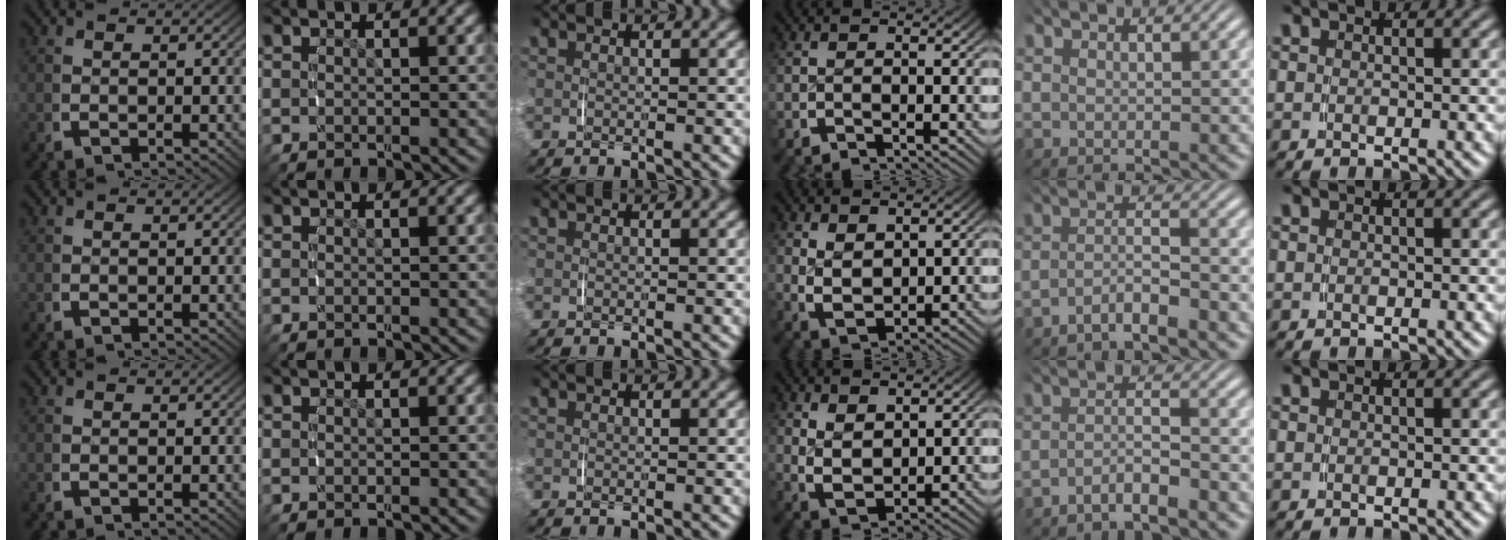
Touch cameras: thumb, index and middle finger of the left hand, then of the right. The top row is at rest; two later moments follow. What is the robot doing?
{"motion": "lift_and_place", "object": "pen bag"}